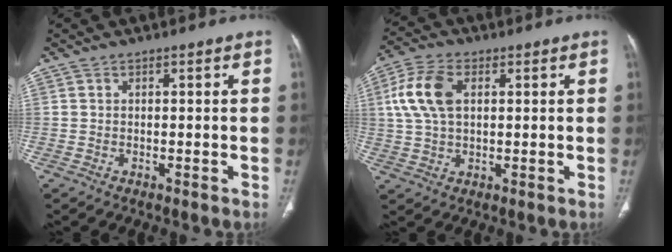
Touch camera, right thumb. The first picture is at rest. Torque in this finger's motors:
{"motor_torque": [-0.02, 0.14, 0.43, -0.38, 0.22]}